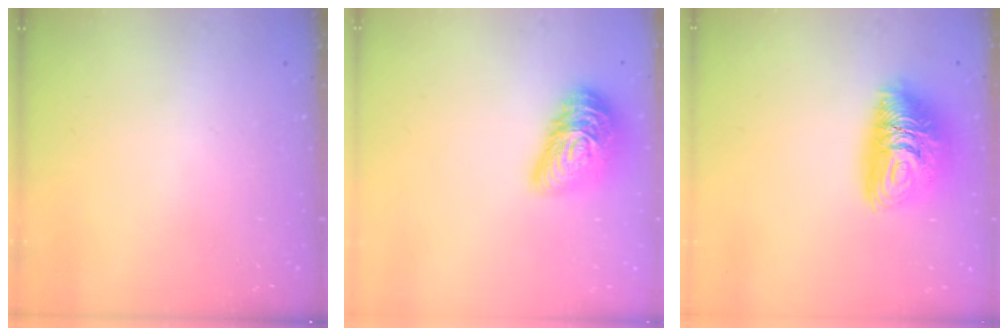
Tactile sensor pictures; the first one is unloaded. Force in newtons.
{"total": 16.6, "press": 16.6, "slide": 0.9}
{"total": 13.7, "press": 13.7, "slide": 1.1}